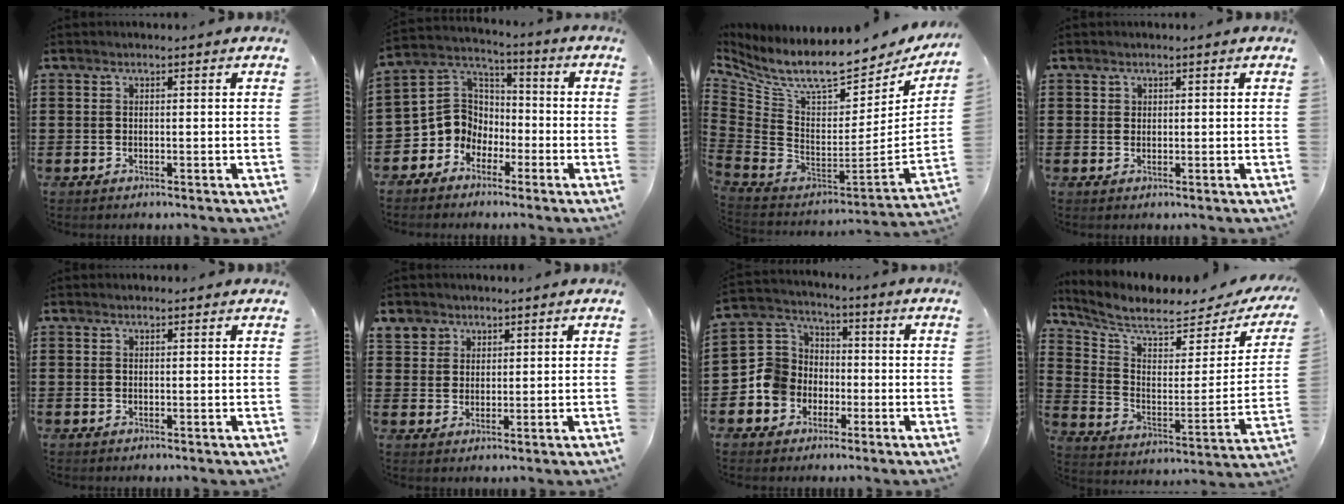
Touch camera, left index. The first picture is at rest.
{"total": 7.8, "force": [-2.5, 7.0, 2.4], "torque": [-0.096, 0.001, -0.056]}
{"total": 9.1, "force": [7.2, 1.5, 5.4], "torque": [-0.132, -0.073, 0.123]}
{"total": 1.0, "force": [0.7, 0.7, 0.1], "torque": [-0.005, 0.003, 0.013]}
{"total": 0.6, "force": [0.6, 0.2, 0.2], "torque": [-0.005, 0.000, 0.012]}
{"total": 3.7, "force": [2.2, 3.0, -0.1], "torque": [-0.016, 0.012, 0.042]}
{"total": 7.8, "force": [-2.4, 7.3, 1.8], "torque": [-0.079, 0.016, -0.048]}
{"total": 6.1, "force": [5.2, 1.2, 3.0], "torque": [-0.088, -0.047, 0.084]}